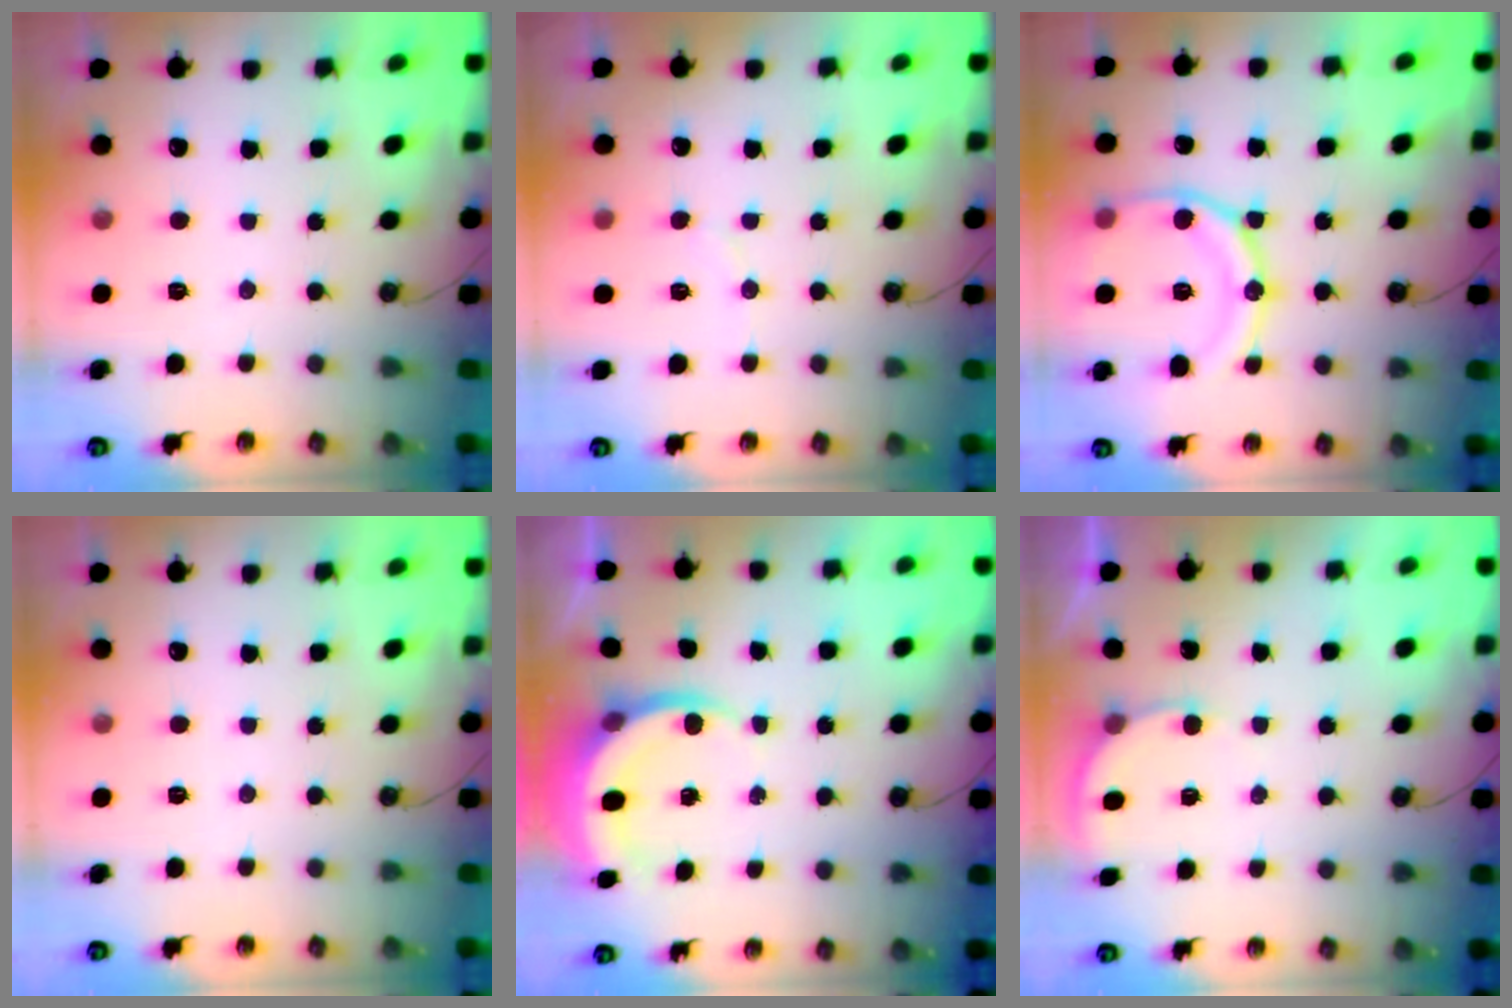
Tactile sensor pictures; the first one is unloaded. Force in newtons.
{"total": 5.3, "press": 5.2, "slide": 1.1}
{"total": 17.7, "press": 17.6, "slide": 1.8}
{"total": 0.0}
{"total": 4.9, "press": 4.9, "slide": 0.1}
{"total": 3.5, "press": 3.4, "slide": 0.3}